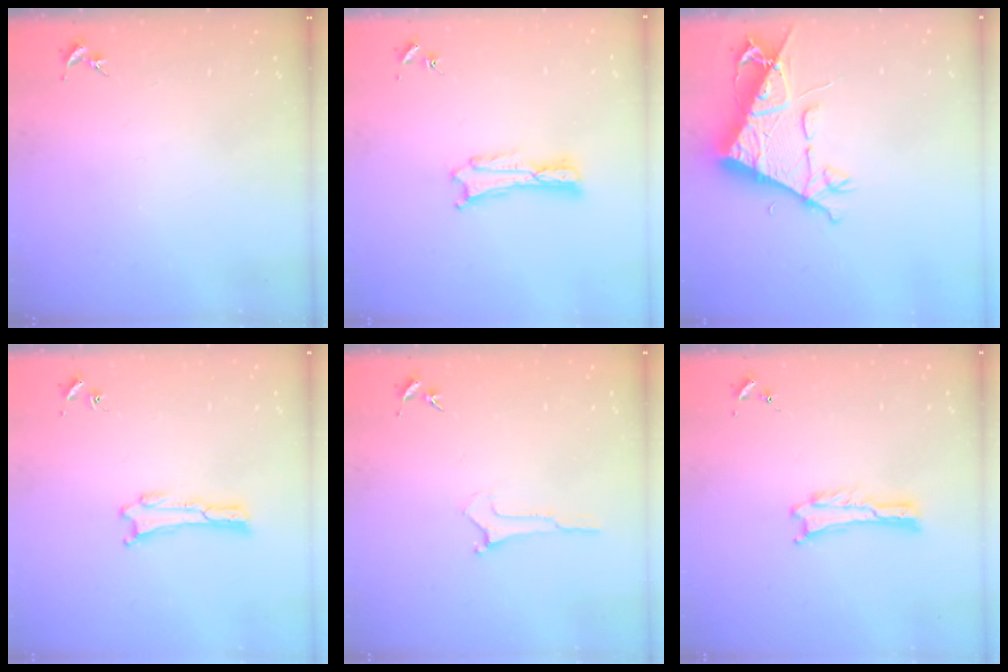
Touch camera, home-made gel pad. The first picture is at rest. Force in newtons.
{"total": 0.6, "press": 0.6, "slide": 0.2}
{"total": 9.7, "press": 9.6, "slide": 1.4}
{"total": 0.0}
{"total": 0.0}
{"total": 0.0}